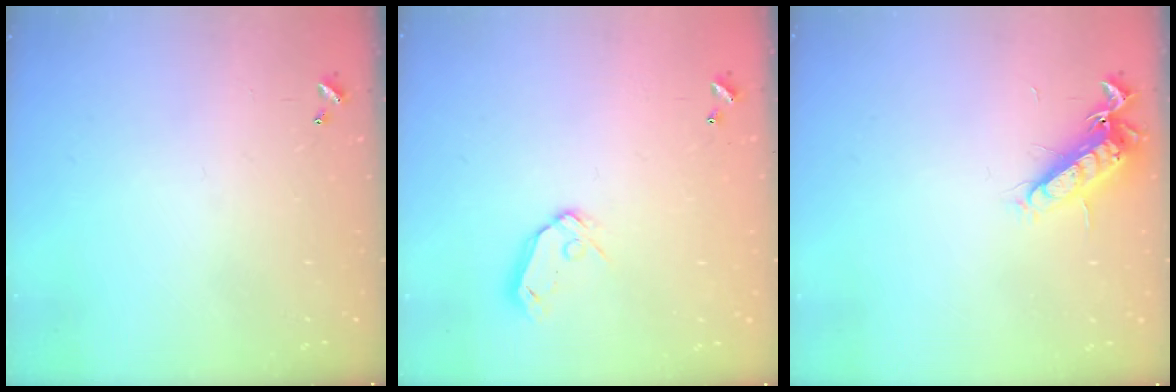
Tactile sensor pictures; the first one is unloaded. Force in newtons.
{"total": 8.0, "press": 8.0, "slide": 1.0}
{"total": 13.0, "press": 12.9, "slide": 1.2}